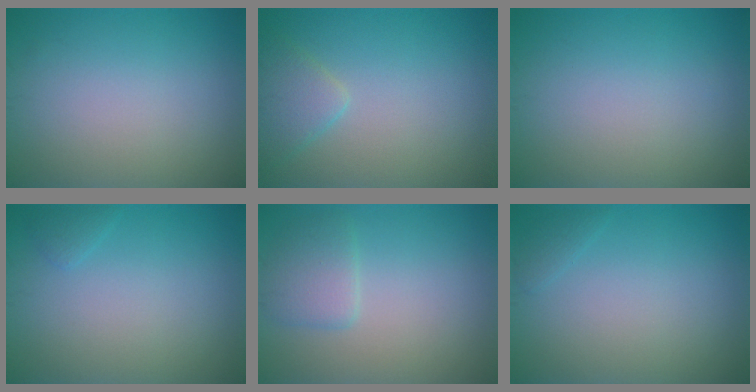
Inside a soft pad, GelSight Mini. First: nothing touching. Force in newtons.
{"total": 2.4, "press": 2.4, "slide": 0.2}
{"total": 0.0}
{"total": 0.7, "press": 0.7, "slide": 0.1}
{"total": 2.3, "press": 2.3, "slide": 0.2}
{"total": 0.7, "press": 0.7, "slide": 0.0}